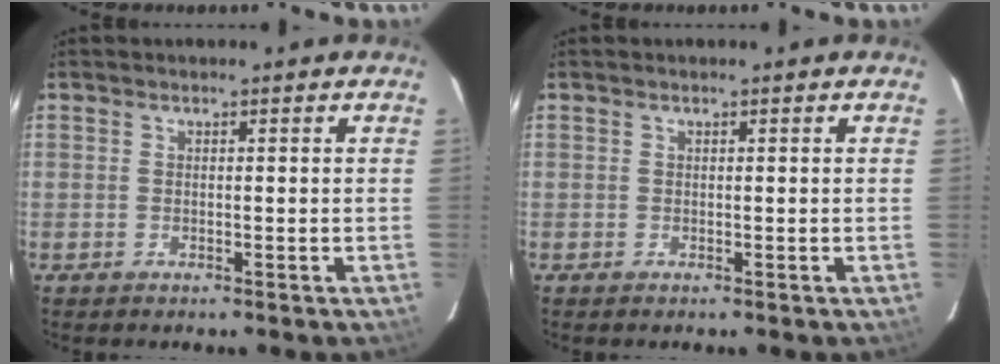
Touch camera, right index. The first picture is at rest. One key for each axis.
{"total": 0.0}